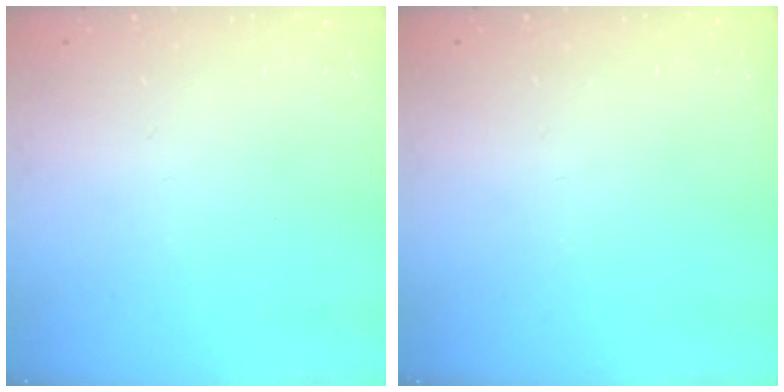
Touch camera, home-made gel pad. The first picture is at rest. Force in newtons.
{"total": 0.0}